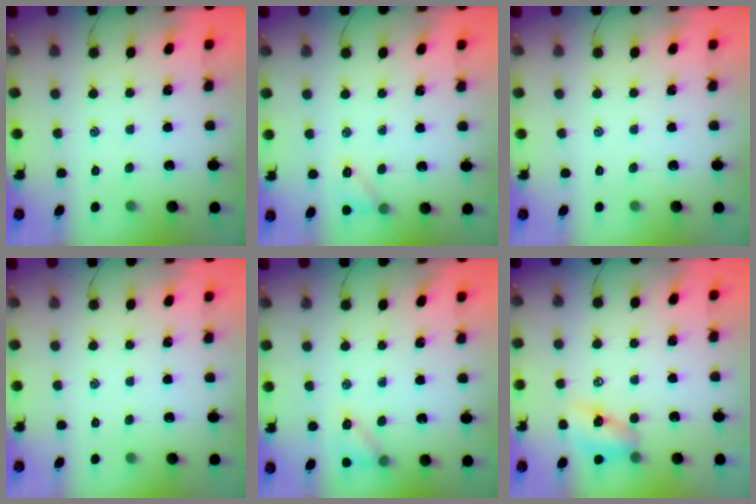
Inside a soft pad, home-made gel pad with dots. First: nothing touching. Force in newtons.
{"total": 8.2, "press": 8.0, "slide": 1.7}
{"total": 0.0}
{"total": 0.0}
{"total": 9.4, "press": 9.2, "slide": 1.8}
{"total": 7.8, "press": 7.7, "slide": 1.2}